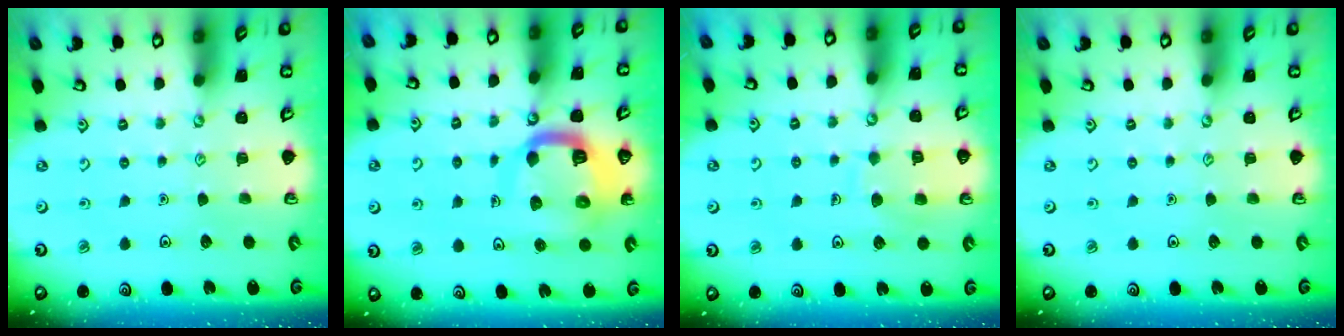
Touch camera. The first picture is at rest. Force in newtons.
{"total": 11.9, "press": 11.8, "slide": 1.3}
{"total": 8.4, "press": 8.4, "slide": 0.8}
{"total": 0.0}